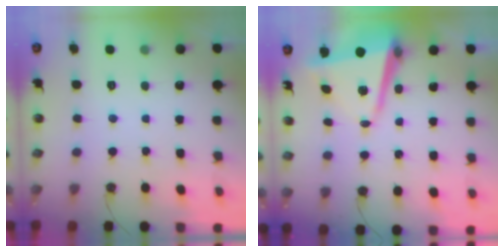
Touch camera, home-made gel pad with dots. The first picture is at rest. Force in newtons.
{"total": 9.8, "press": 9.6, "slide": 1.6}